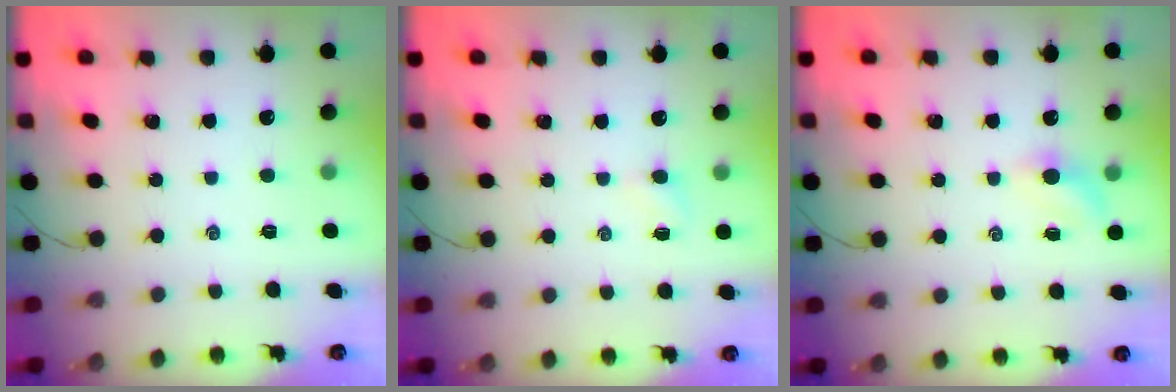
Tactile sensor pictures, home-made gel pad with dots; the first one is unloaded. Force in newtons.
{"total": 2.6, "press": 2.5, "slide": 0.9}
{"total": 4.6, "press": 4.4, "slide": 1.2}